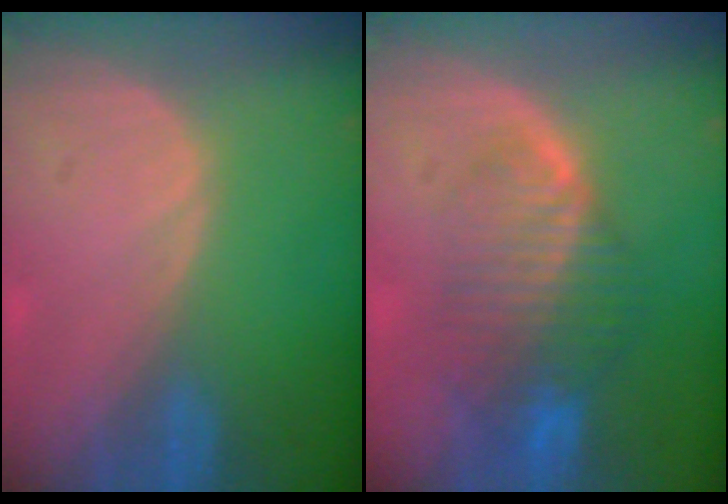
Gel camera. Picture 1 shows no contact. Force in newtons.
{"total": 8.4, "press": 7.3, "slide": 4.1}